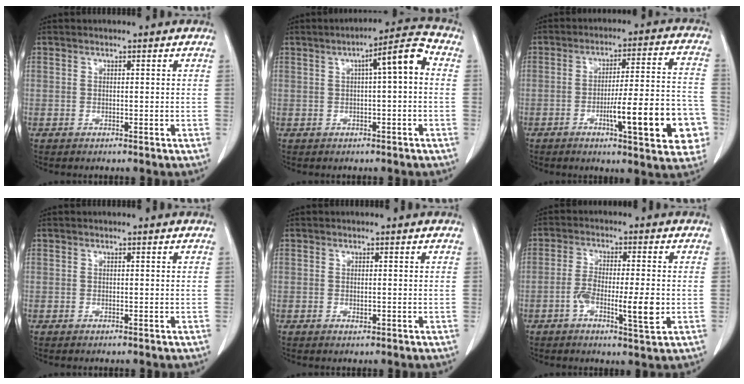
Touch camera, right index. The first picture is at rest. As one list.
[{"total": 6.4, "force": [0.9, 0.6, 6.3], "torque": [-0.091, 0.021, 0.007]}, {"total": 16.0, "force": [-5.5, 2.4, 14.8], "torque": [-0.171, 0.018, -0.069]}, {"total": 0.0}, {"total": 0.7, "force": [-0.1, 0.3, 0.6], "torque": [-0.012, -0.003, 0.000]}, {"total": 7.3, "force": [-1.9, 1.1, 7.0], "torque": [-0.121, -0.001, -0.032]}]